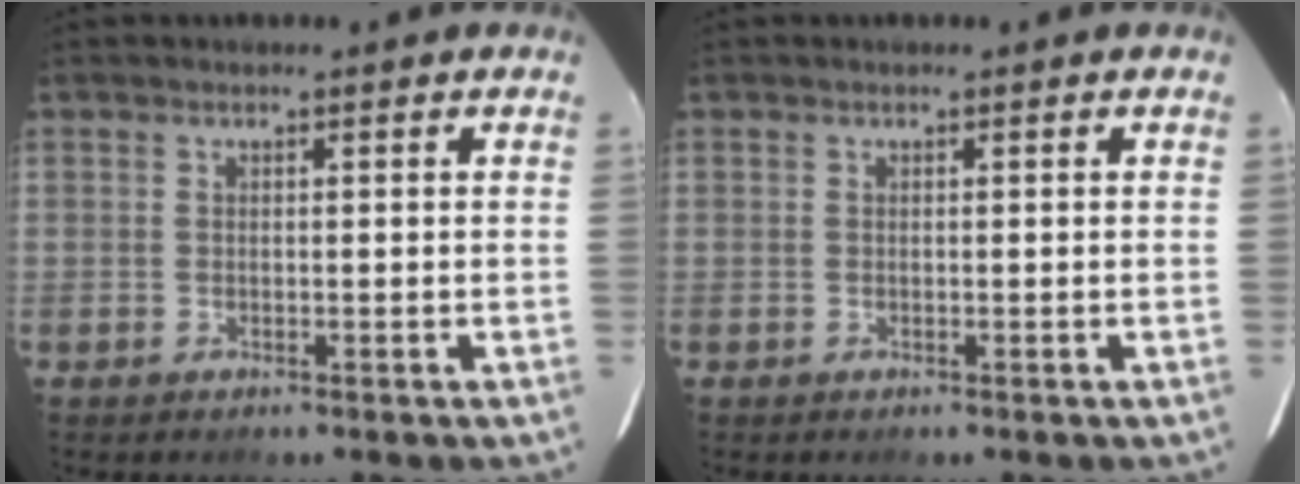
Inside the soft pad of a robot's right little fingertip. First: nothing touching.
{"total": 0.0}